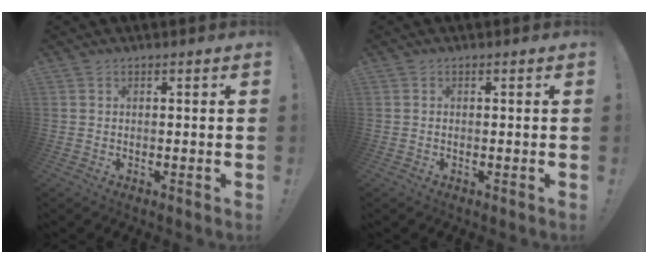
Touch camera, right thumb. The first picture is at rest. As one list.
[{"total": 0.0}]